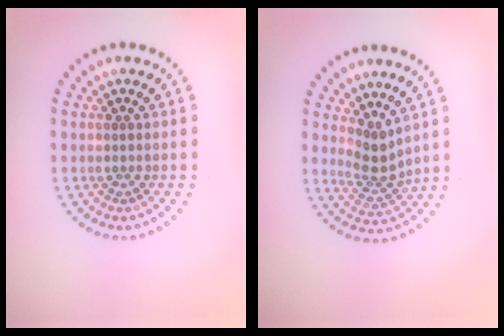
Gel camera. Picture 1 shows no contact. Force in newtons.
{"total": 2.6, "press": 1.8, "slide": 1.8}